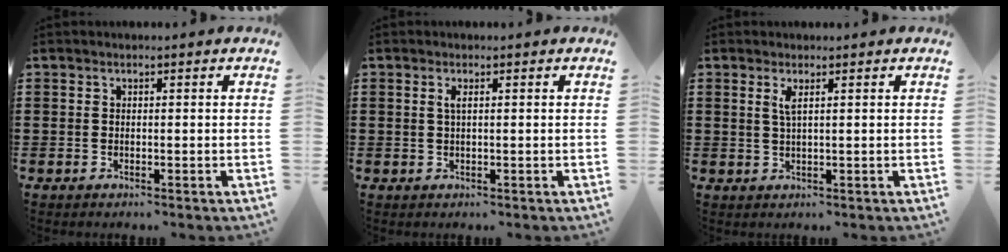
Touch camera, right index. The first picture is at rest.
{"total": 1.2, "force": [0.4, 0.0, 1.1], "torque": [-0.023, 0.000, 0.007]}
{"total": 1.8, "force": [0.8, 0.0, 1.6], "torque": [-0.035, -0.002, 0.014]}